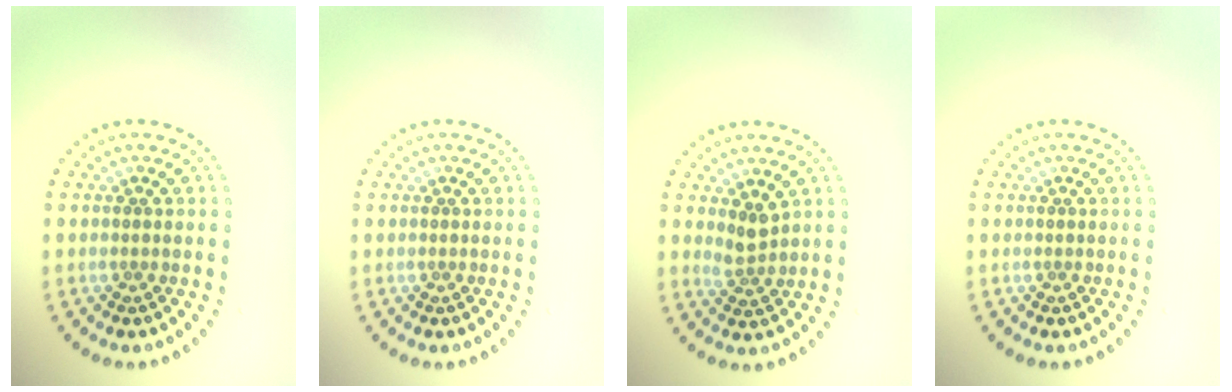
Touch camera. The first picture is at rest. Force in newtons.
{"total": 0.0}
{"total": 1.8, "press": 1.3, "slide": 1.2}
{"total": 0.0}